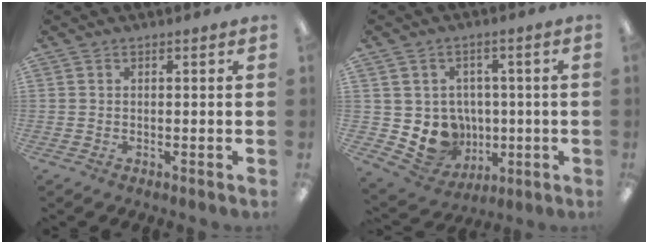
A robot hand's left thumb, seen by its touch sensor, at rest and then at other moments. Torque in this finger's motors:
{"motor_torque": [-0.52, 0.65, 0.13, -0.08, 0.02]}